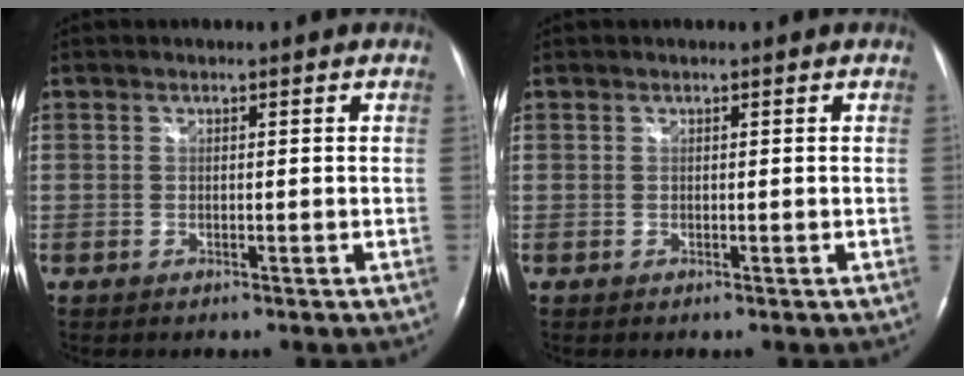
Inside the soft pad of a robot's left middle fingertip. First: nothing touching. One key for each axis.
{"total": 0.0}